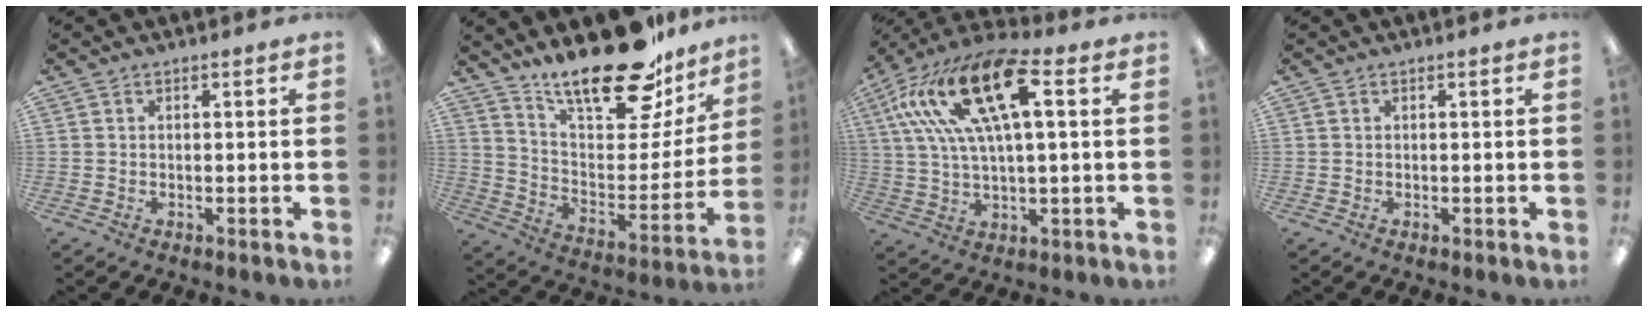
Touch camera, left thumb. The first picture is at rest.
{"total": 23.6, "force": [18.8, 7.8, 11.9], "torque": [-0.177, -0.133, 0.320]}
{"total": 20.9, "force": [8.2, 8.4, 17.2], "torque": [-0.344, -0.015, 0.133]}
{"total": 0.0}